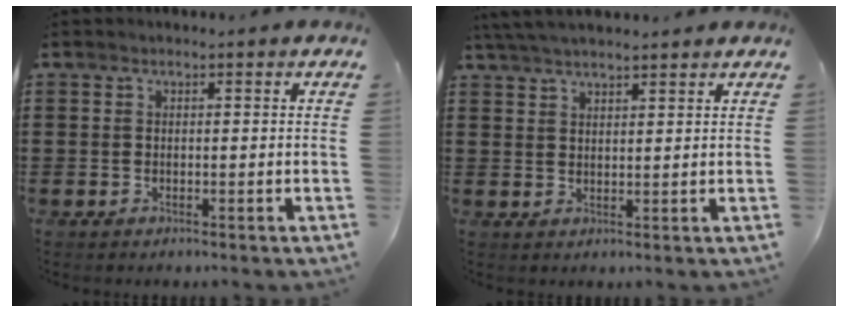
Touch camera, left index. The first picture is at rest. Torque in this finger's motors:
{"motor_torque": [0.66, -0.21, 0.50, 0.09]}